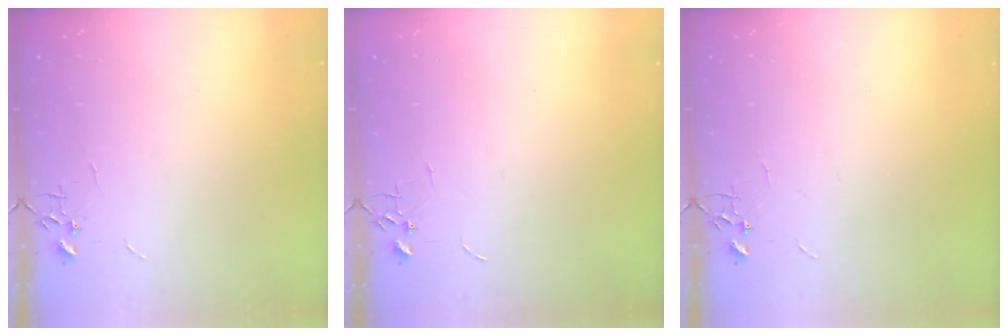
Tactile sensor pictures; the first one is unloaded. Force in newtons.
{"total": 0.0}
{"total": 0.0}